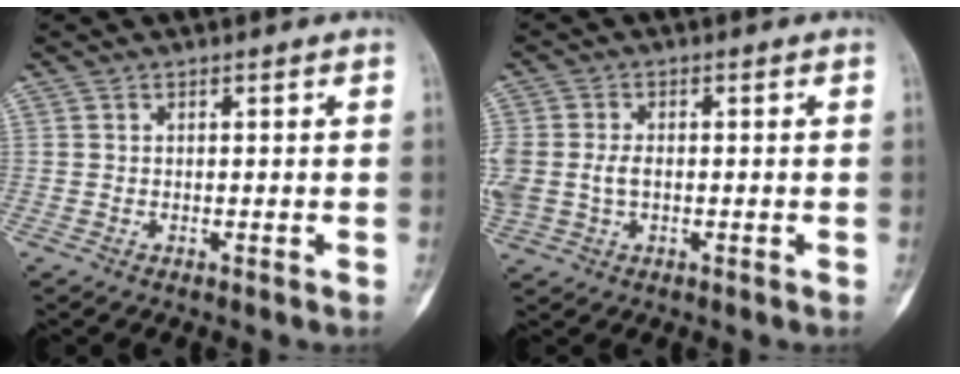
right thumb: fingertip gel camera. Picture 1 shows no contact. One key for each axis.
{"total": 8.2, "fx": -0.4, "fy": 5.9, "fz": 5.8, "tx": -0.155, "ty": 0.010, "tz": -0.001}